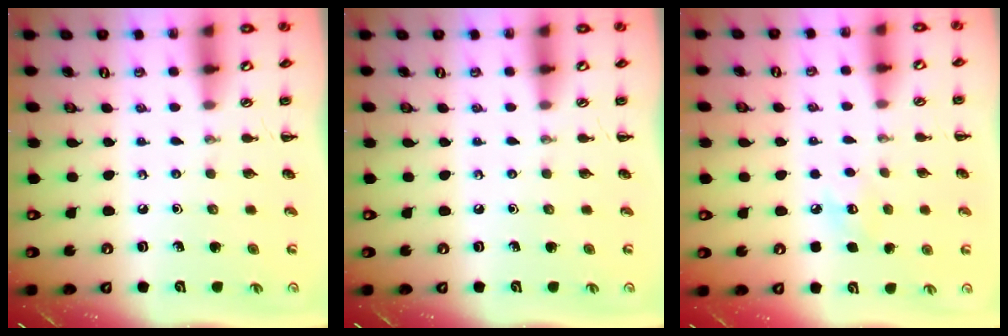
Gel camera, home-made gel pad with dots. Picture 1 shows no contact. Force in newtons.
{"total": 0.0}
{"total": 6.9, "press": 6.6, "slide": 2.0}